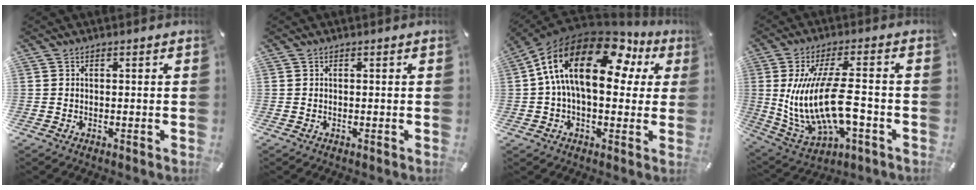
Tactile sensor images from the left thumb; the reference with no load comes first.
{"total": 0.0}
{"total": 21.6, "force": [6.3, 11.5, 17.2], "torque": [-0.325, -0.025, 0.101]}
{"total": 17.2, "force": [-1.2, 6.9, 15.8], "torque": [-0.335, -0.009, -0.020]}